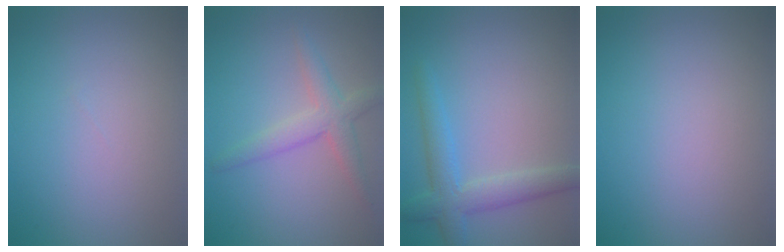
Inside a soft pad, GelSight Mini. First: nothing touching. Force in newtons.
{"total": 3.1, "press": 3.1, "slide": 0.3}
{"total": 3.8, "press": 3.8, "slide": 0.1}
{"total": 0.0}